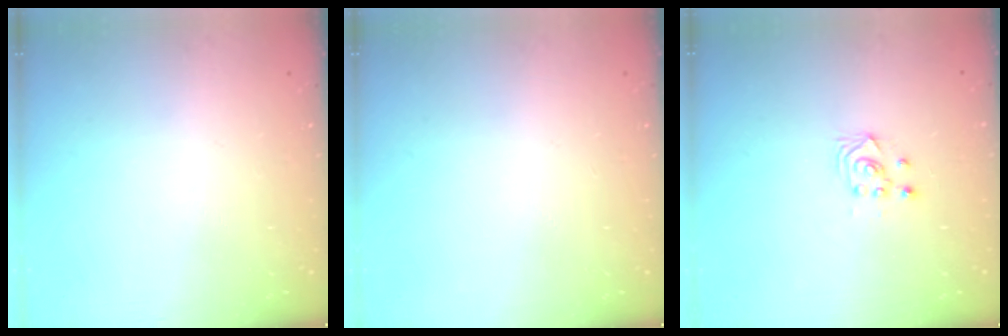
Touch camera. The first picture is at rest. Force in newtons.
{"total": 0.0}
{"total": 2.6, "press": 2.6, "slide": 0.3}